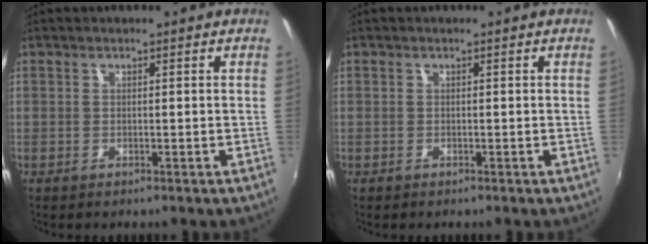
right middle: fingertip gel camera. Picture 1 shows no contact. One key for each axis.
{"total": 0.0}